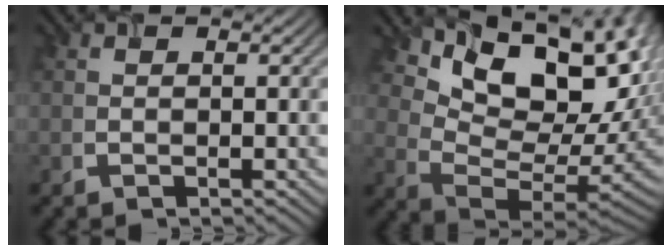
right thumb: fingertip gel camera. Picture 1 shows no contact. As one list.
[{"total": 17.8, "force": [7.8, 10.4, 12.1], "torque": [-0.161, 0.018, 0.156]}]